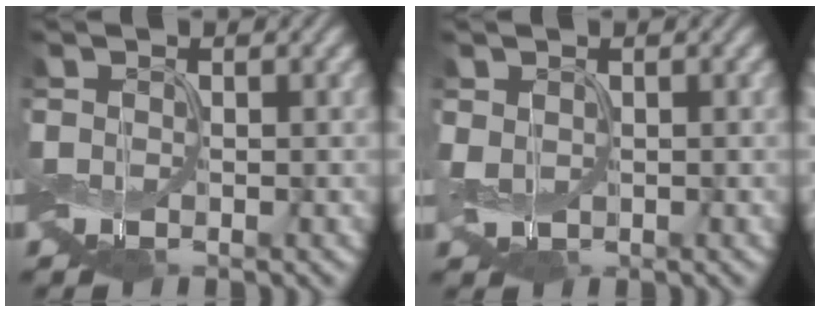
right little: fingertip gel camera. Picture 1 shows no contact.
{"total": 1.5, "force": [0.0, 1.2, 0.9], "torque": [-0.030, 0.003, -0.001]}